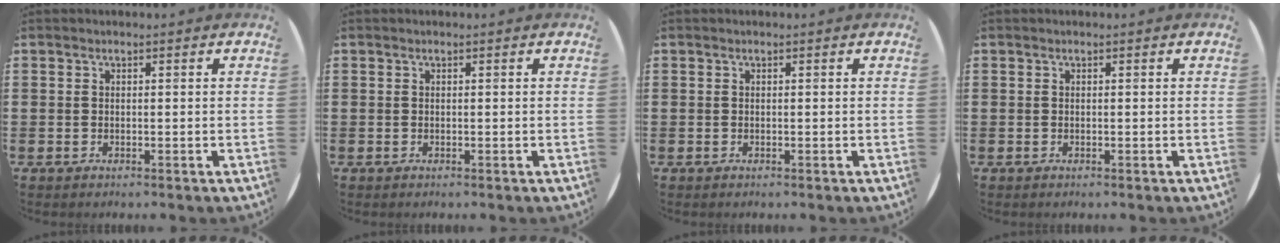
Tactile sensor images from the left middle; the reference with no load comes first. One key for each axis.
{"total": 0.0}
{"total": 0.0}
{"total": 0.0}